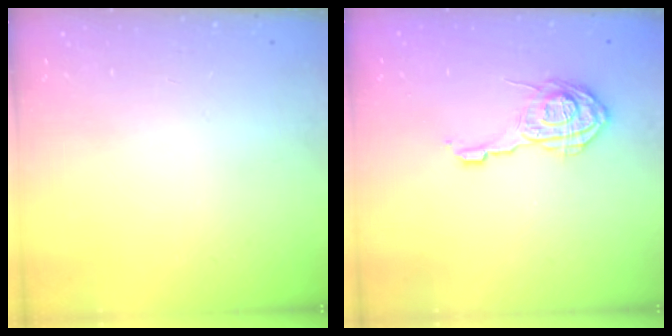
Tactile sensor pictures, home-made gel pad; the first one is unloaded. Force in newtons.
{"total": 12.7, "press": 12.7, "slide": 1.0}